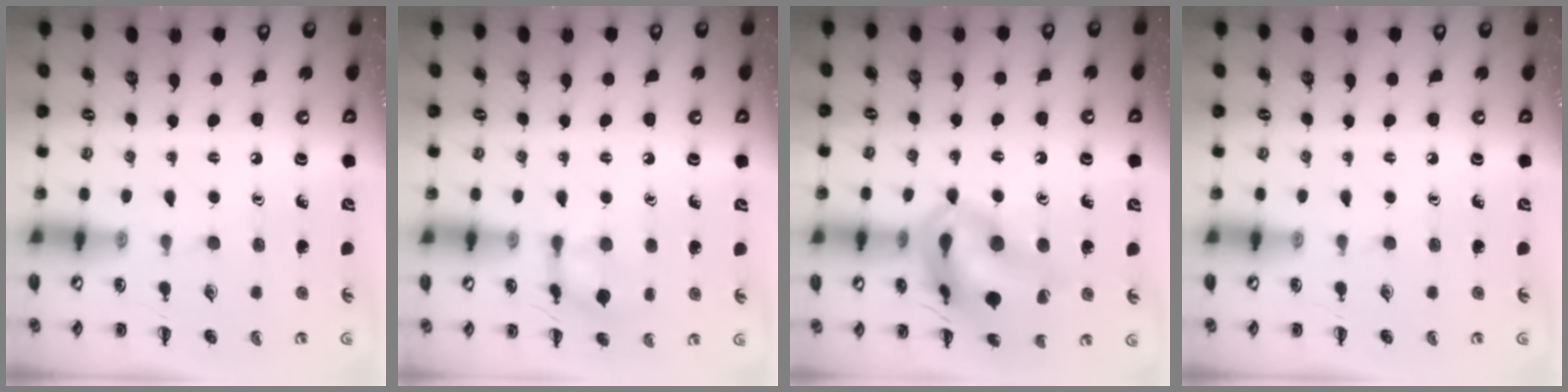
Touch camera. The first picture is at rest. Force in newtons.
{"total": 7.8, "press": 7.7, "slide": 1.4}
{"total": 18.3, "press": 18.1, "slide": 2.8}
{"total": 0.0}